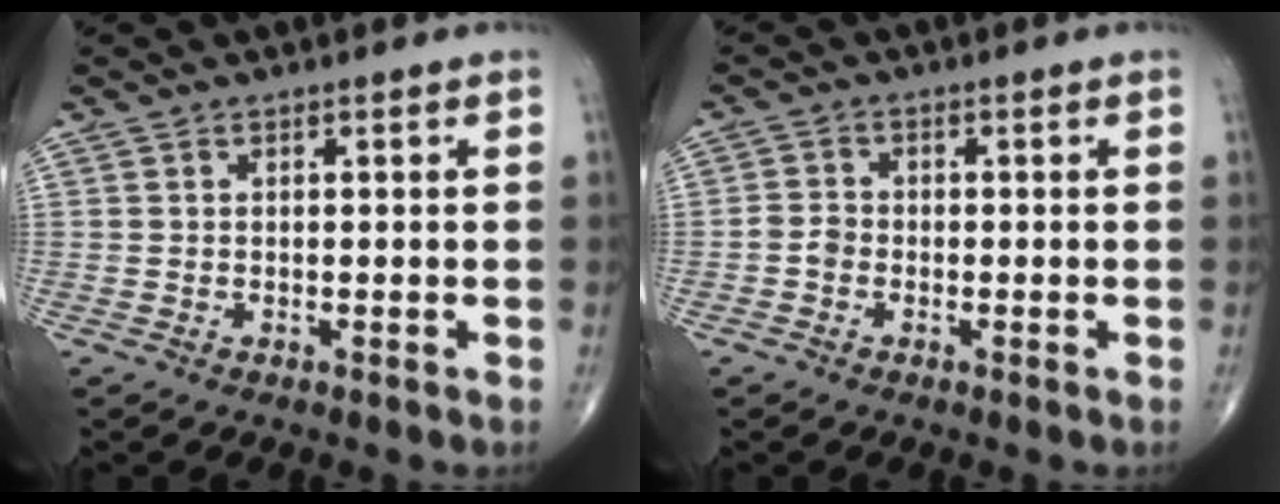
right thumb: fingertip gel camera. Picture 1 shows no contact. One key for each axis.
{"total": 2.1, "fx": -0.9, "fy": 1.6, "fz": 1.0, "tx": -0.013, "ty": 0.009, "tz": -0.022}